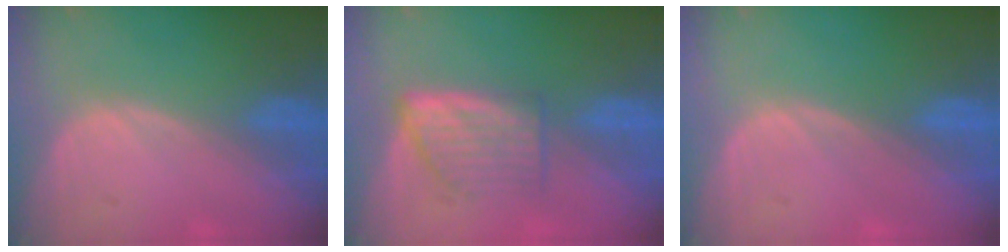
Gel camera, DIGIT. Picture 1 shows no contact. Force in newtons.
{"total": 5.9, "press": 5.4, "slide": 2.4}
{"total": 0.0}